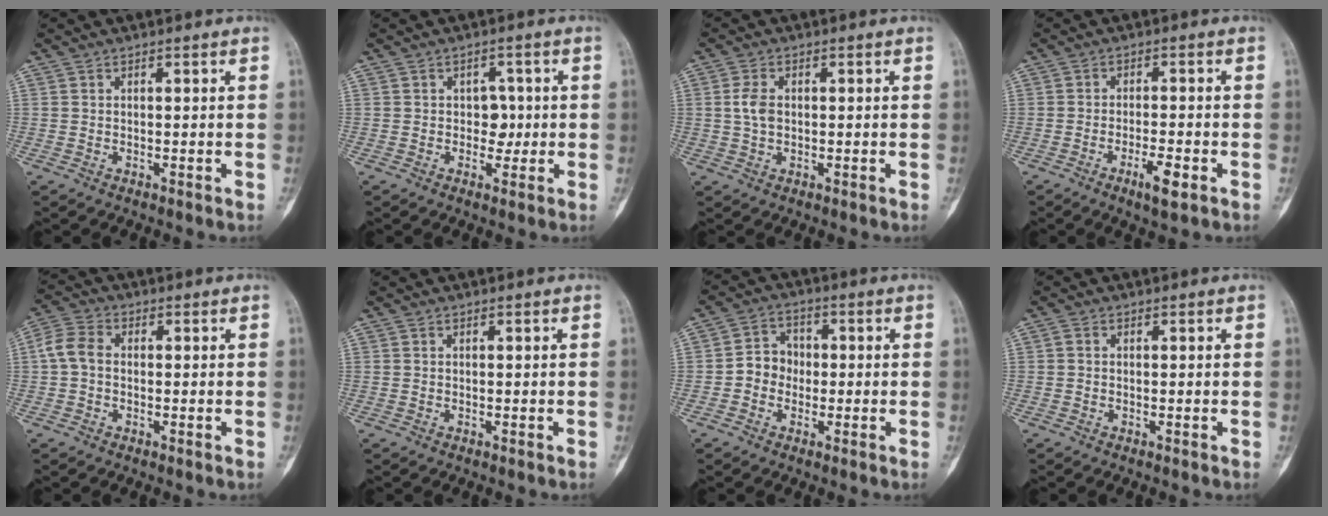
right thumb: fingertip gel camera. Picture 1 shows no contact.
{"total": 3.2, "force": [0.0, 2.6, 1.9], "torque": [0.007, 0.008, -0.005]}
{"total": 3.4, "force": [0.3, 2.1, 2.6], "torque": [-0.052, 0.005, 0.003]}
{"total": 4.6, "force": [-2.2, 1.1, 3.9], "torque": [-0.068, 0.006, -0.038]}
{"total": 5.0, "force": [-0.1, 3.5, 3.6], "torque": [-0.075, 0.015, -0.011]}
{"total": 0.0}
{"total": 5.5, "force": [-1.0, 4.9, 2.5], "torque": [-0.014, 0.021, -0.031]}
{"total": 0.6, "force": [0.0, 0.4, 0.4], "torque": [-0.009, -0.001, -0.005]}